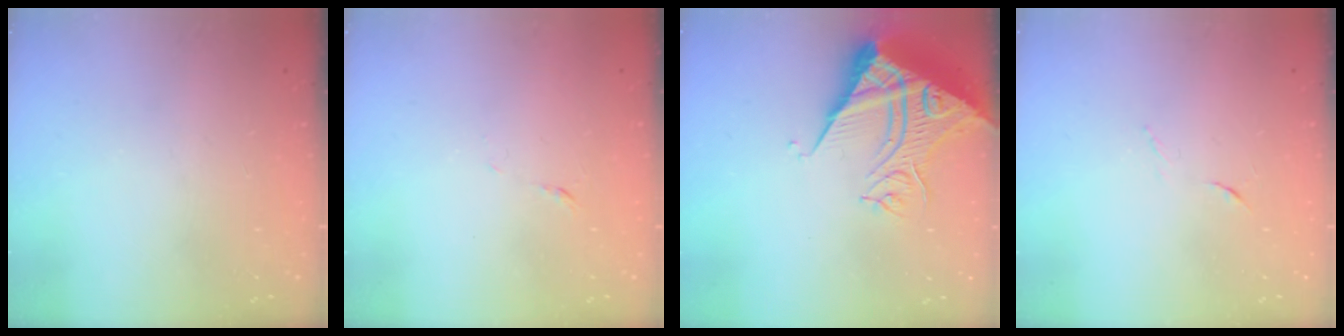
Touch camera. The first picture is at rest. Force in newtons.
{"total": 4.4, "press": 4.3, "slide": 0.8}
{"total": 12.0, "press": 11.9, "slide": 0.7}
{"total": 4.1, "press": 4.0, "slide": 1.1}